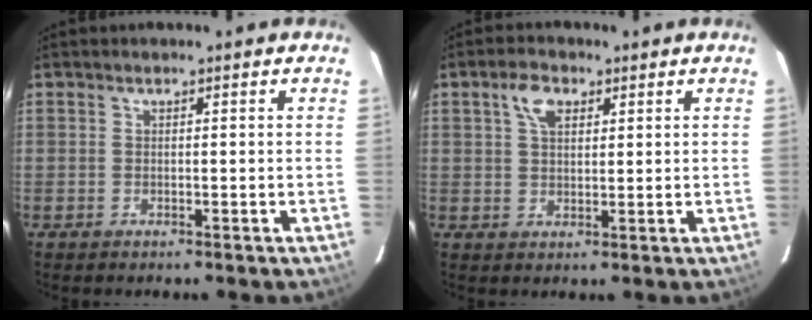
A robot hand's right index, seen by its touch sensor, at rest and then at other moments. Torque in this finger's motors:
{"motor_torque": [0.17, 0.02, 0.12, 0.06]}